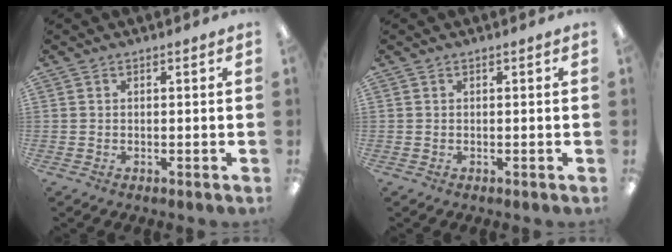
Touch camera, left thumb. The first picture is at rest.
{"total": 0.0}